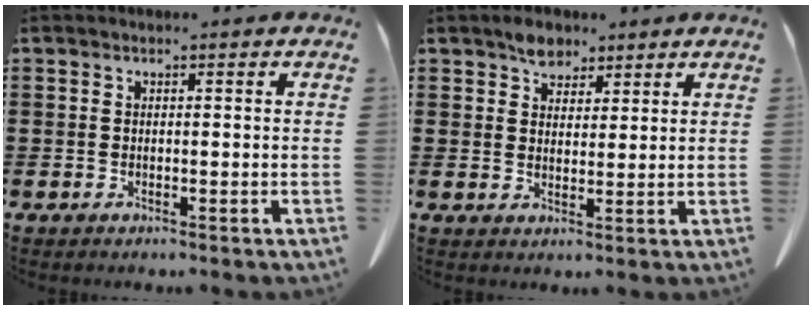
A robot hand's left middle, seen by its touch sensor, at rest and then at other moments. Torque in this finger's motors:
{"motor_torque": [0.00, 0.00, 0.06, 0.02]}